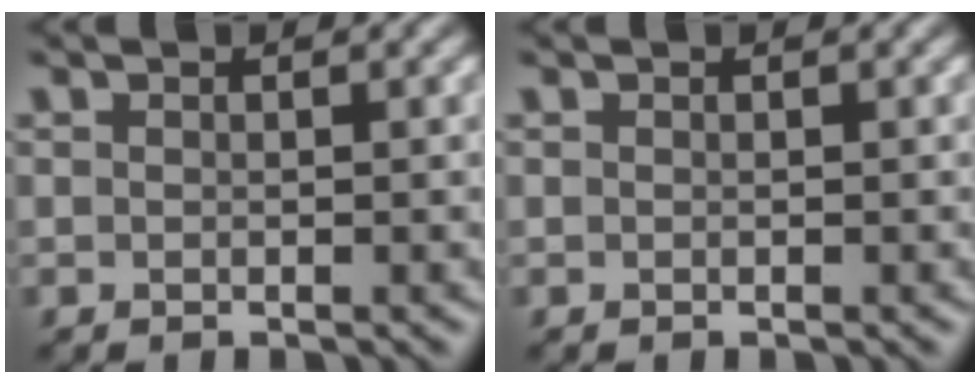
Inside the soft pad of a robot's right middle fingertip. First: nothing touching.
{"total": 0.0}